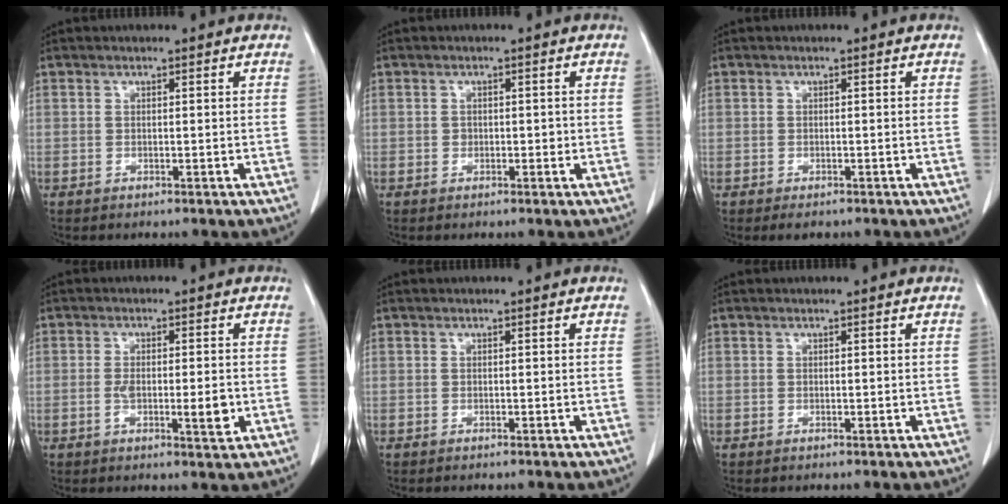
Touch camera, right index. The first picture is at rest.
{"total": 1.3, "force": [-0.2, 1.0, 0.7], "torque": [-0.009, 0.002, -0.002]}
{"total": 1.5, "force": [-1.0, 0.8, 0.7], "torque": [-0.008, 0.001, -0.009]}
{"total": 5.5, "force": [-1.2, 1.4, 5.2], "torque": [-0.088, -0.006, -0.018]}
{"total": 0.0}
{"total": 0.0}